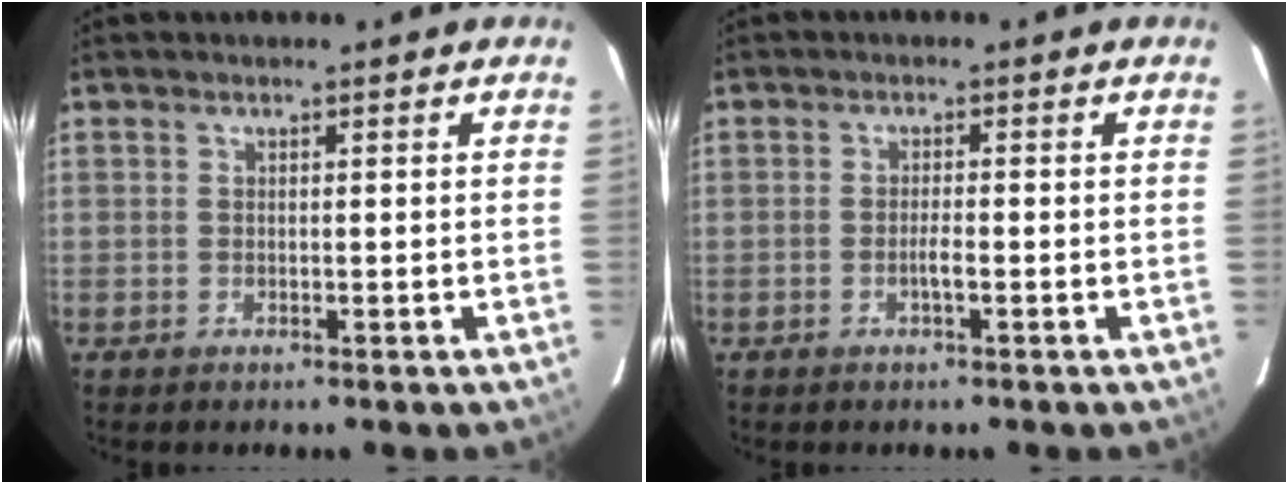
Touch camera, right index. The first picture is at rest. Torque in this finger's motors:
{"motor_torque": [0.25, -0.32, 0.28, 0.05]}